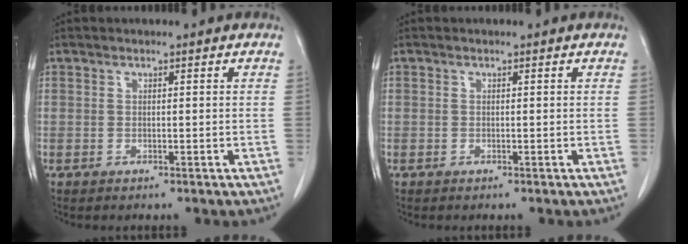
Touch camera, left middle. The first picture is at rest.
{"total": 0.0}